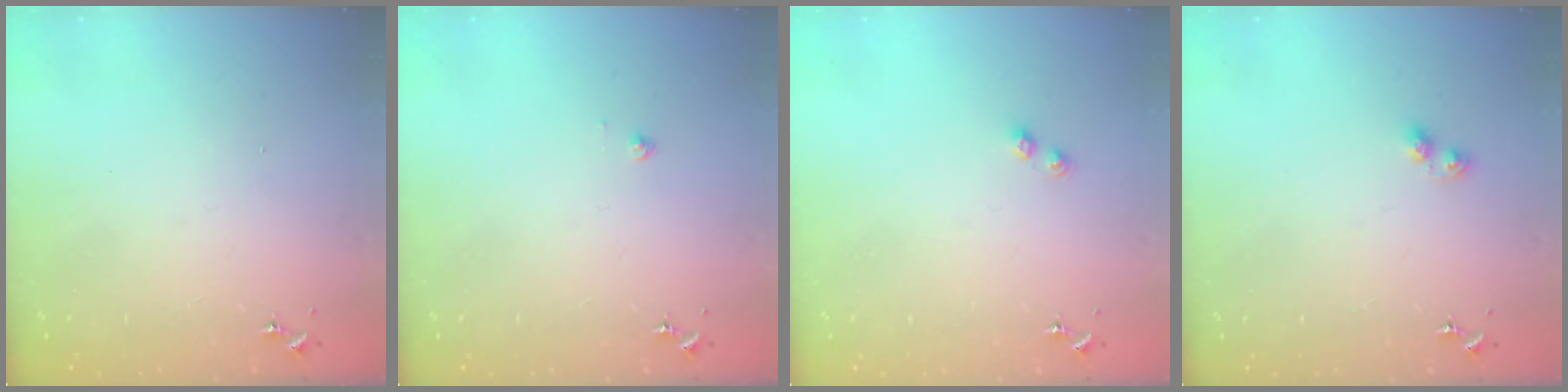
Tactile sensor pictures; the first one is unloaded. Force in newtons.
{"total": 1.9, "press": 1.9, "slide": 0.1}
{"total": 3.6, "press": 3.6, "slide": 0.4}
{"total": 4.8, "press": 4.5, "slide": 1.7}